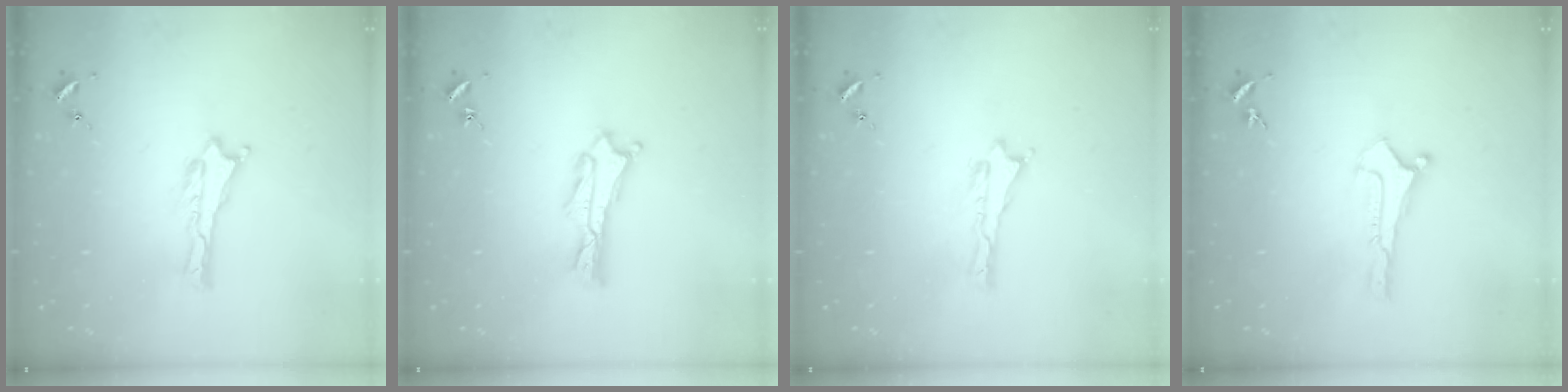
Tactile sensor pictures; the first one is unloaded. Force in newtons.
{"total": 1.2, "press": 1.2, "slide": 0.2}
{"total": 0.0}
{"total": 0.0}